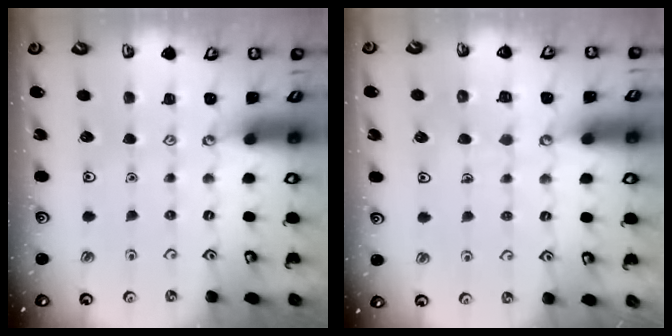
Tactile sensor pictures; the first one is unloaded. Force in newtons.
{"total": 5.3, "press": 5.3, "slide": 0.5}